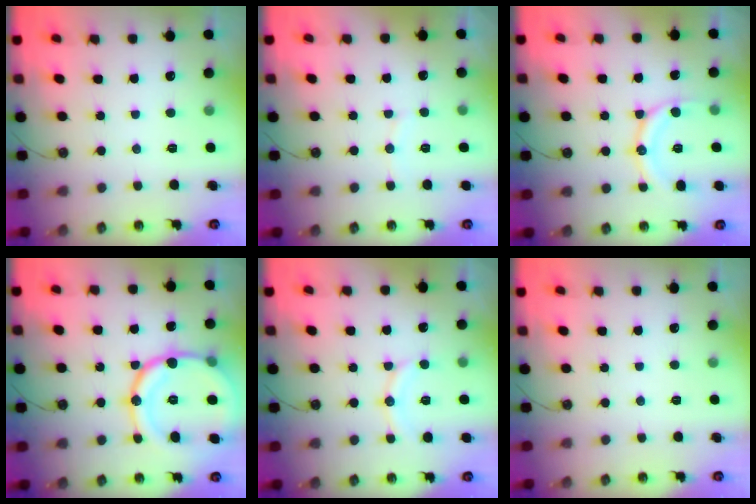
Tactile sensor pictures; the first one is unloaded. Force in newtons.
{"total": 4.4, "press": 4.4, "slide": 0.5}
{"total": 11.1, "press": 11.1, "slide": 0.5}
{"total": 20.9, "press": 20.7, "slide": 2.4}
{"total": 9.0, "press": 8.8, "slide": 1.9}
{"total": 0.0}